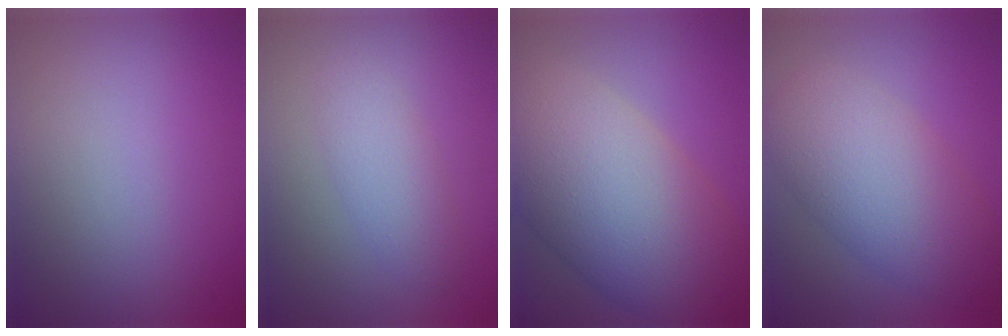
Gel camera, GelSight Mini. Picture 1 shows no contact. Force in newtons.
{"total": 2.5, "press": 2.5, "slide": 0.1}
{"total": 12.9, "press": 12.9, "slide": 0.5}
{"total": 7.5, "press": 7.5, "slide": 0.1}